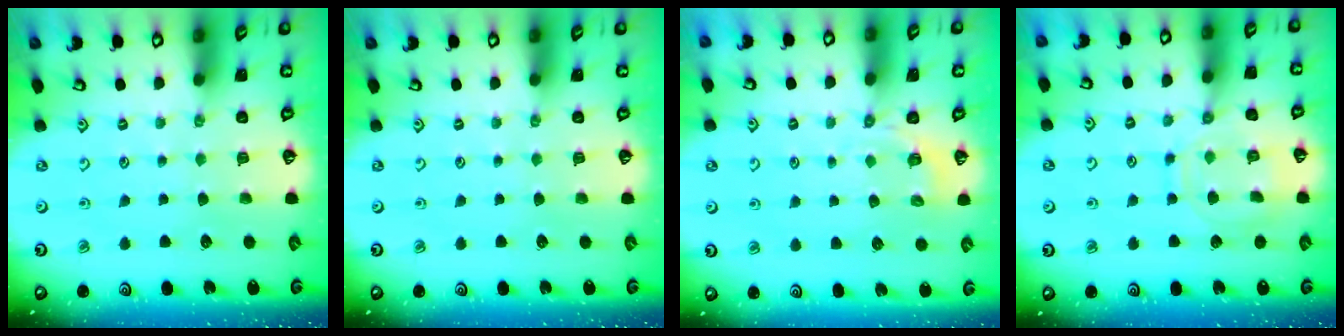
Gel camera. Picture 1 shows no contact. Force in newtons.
{"total": 0.0}
{"total": 2.3, "press": 1.4, "slide": 1.8}
{"total": 12.3, "press": 12.2, "slide": 0.8}